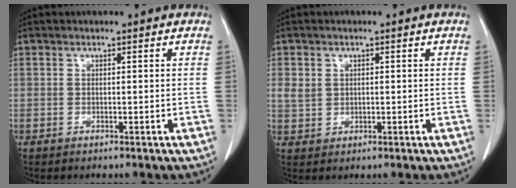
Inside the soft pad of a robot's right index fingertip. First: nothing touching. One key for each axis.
{"total": 2.8, "fx": 0.7, "fy": 2.4, "fz": 1.2, "tx": -0.022, "ty": 0.008, "tz": 0.019}